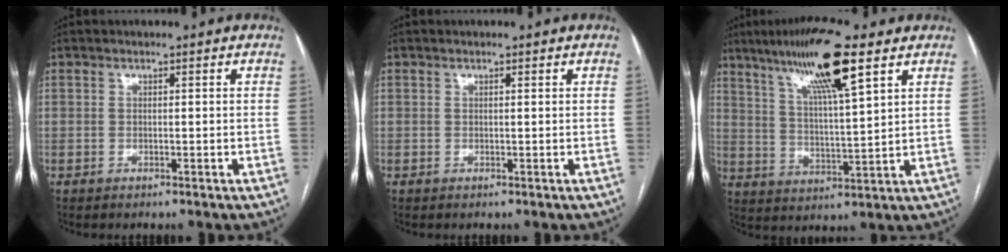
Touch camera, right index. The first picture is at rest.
{"total": 0.0}
{"total": 13.6, "force": [8.2, 0.8, 10.8], "torque": [-0.197, 0.012, 0.141]}